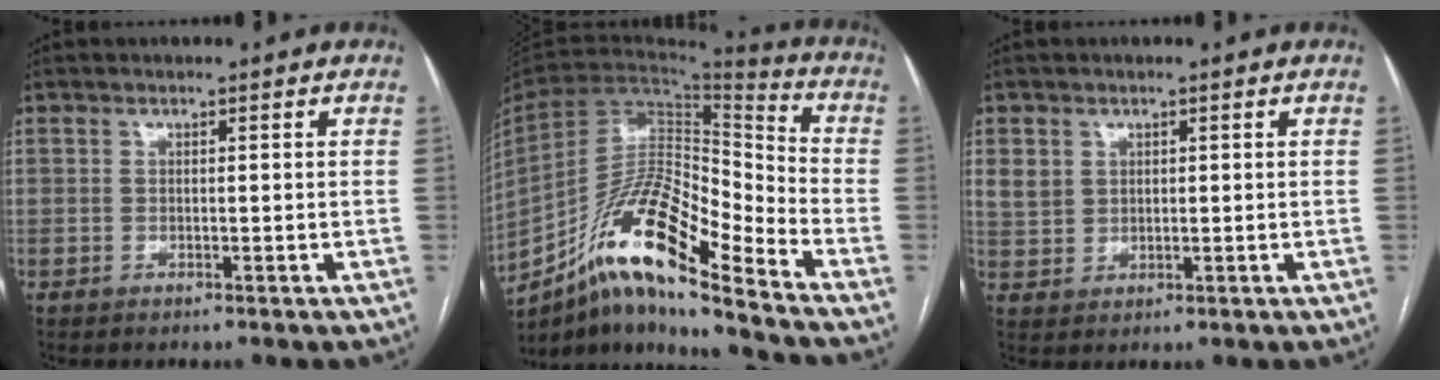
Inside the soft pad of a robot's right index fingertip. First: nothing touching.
{"total": 18.5, "force": [-12.9, 2.9, 12.9], "torque": [-0.250, 0.012, -0.233]}
{"total": 3.8, "force": [1.5, 3.2, 1.2], "torque": [-0.025, 0.007, 0.038]}